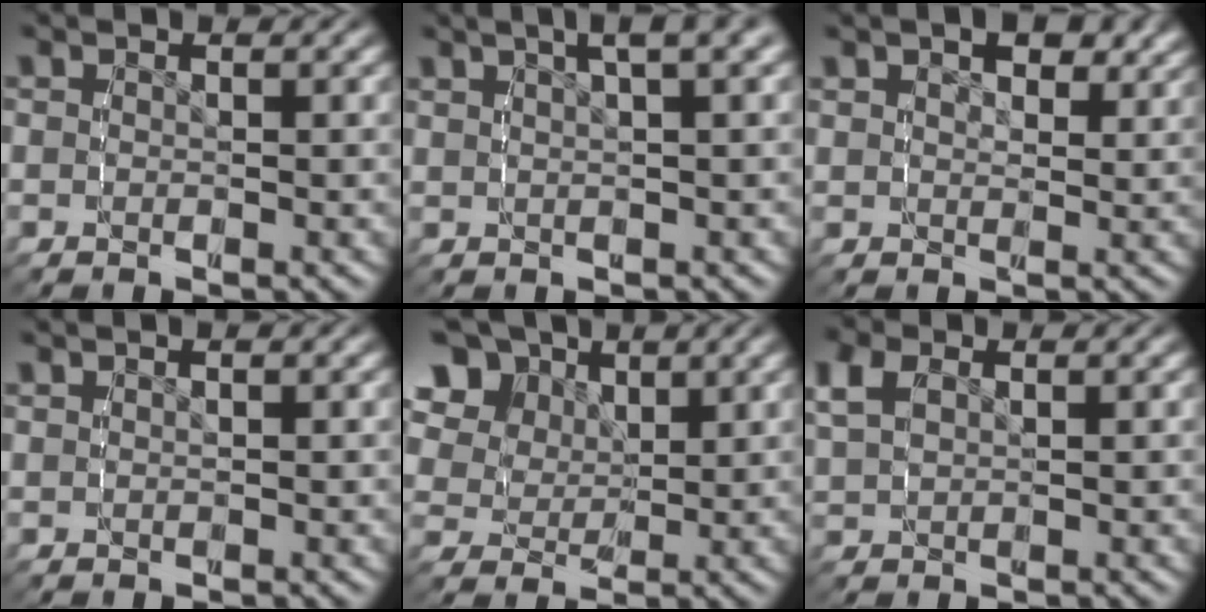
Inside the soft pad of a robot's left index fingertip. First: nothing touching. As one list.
[{"total": 5.3, "force": [3.4, 1.4, 3.8], "torque": [-0.044, 0.026, 0.050]}, {"total": 2.7, "force": [2.0, 1.1, 1.4], "torque": [-0.014, -0.002, 0.037]}, {"total": 0.0}, {"total": 9.5, "force": [4.4, 7.1, 4.6], "torque": [-0.104, 0.002, 0.068]}, {"total": 2.5, "force": [1.1, 1.7, 1.4], "torque": [-0.042, -0.003, 0.032]}]